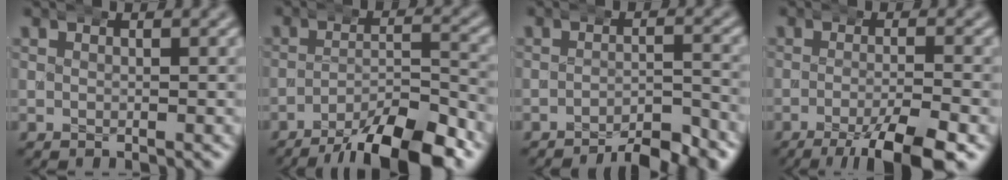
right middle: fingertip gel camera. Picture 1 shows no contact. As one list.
[{"total": 9.6, "force": [-7.6, 1.9, 5.5], "torque": [-0.067, -0.004, -0.116]}, {"total": 5.3, "force": [-4.6, 0.9, 2.6], "torque": [-0.032, -0.004, -0.079]}, {"total": 7.2, "force": [-4.1, 1.6, 5.6], "torque": [-0.078, -0.010, -0.062]}]